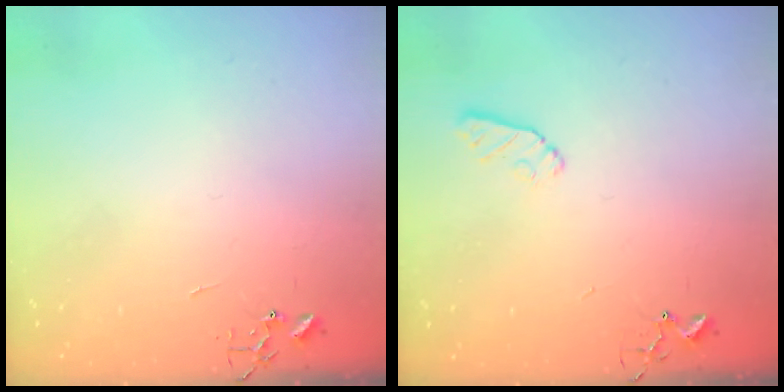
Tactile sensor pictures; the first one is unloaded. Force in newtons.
{"total": 7.2, "press": 7.1, "slide": 0.8}